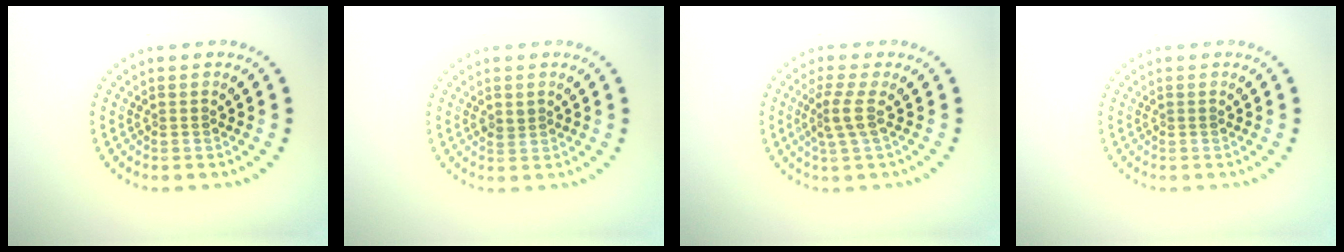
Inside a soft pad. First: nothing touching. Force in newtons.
{"total": 1.0, "press": 0.9, "slide": 0.4}
{"total": 2.3, "press": 1.6, "slide": 1.7}
{"total": 0.0}